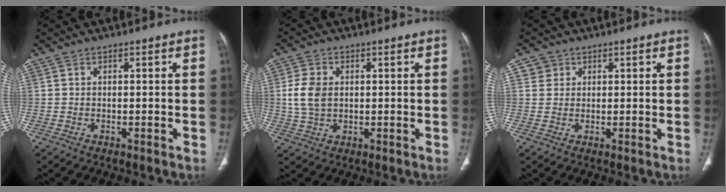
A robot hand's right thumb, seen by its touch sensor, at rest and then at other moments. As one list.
[{"total": 6.5, "force": [0.8, 4.5, 4.6], "torque": [-0.092, 0.002, 0.019]}, {"total": 2.4, "force": [1.0, 2.2, 0.0], "torque": [0.020, -0.003, 0.010]}]